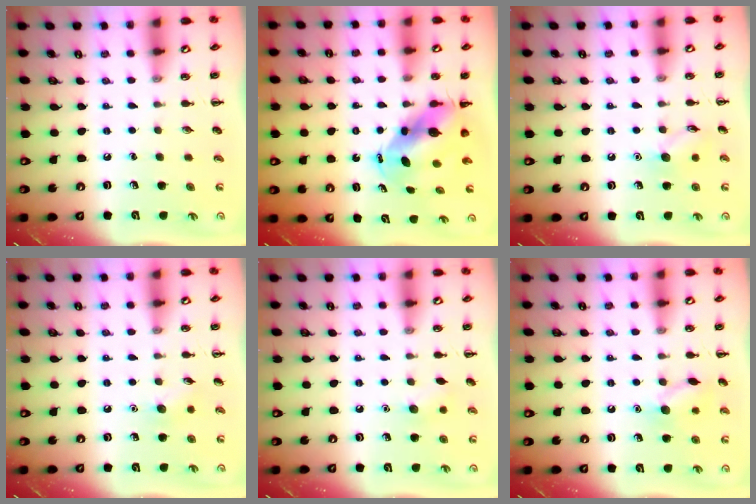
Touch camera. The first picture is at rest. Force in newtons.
{"total": 8.0, "press": 7.8, "slide": 1.7}
{"total": 7.4, "press": 7.3, "slide": 1.2}
{"total": 5.6, "press": 5.4, "slide": 1.5}
{"total": 6.8, "press": 6.6, "slide": 1.7}
{"total": 8.9, "press": 8.9, "slide": 0.7}